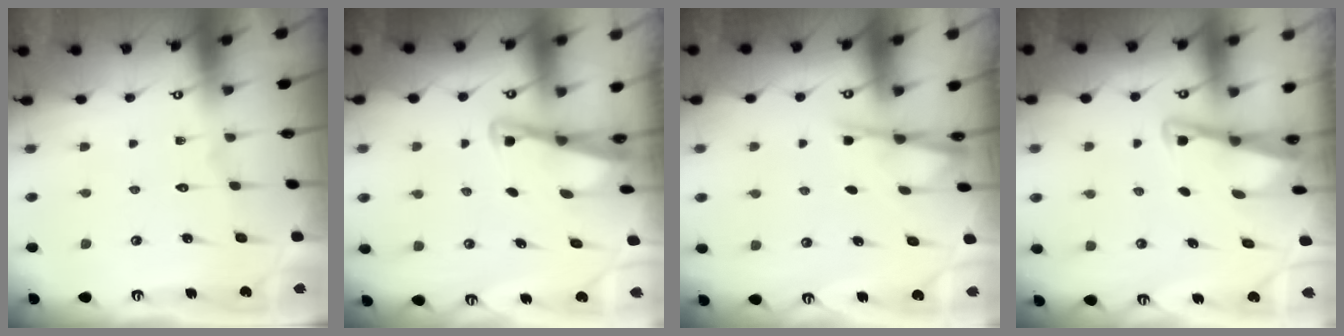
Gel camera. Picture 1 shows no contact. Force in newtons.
{"total": 3.0, "press": 3.0, "slide": 0.4}
{"total": 2.5, "press": 2.4, "slide": 0.4}
{"total": 3.3, "press": 3.3, "slide": 0.3}